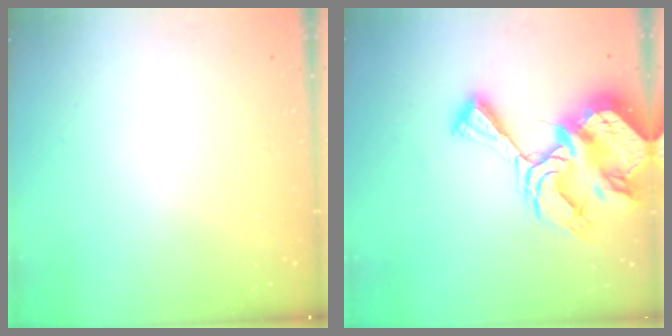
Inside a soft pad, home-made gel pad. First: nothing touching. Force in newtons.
{"total": 16.2, "press": 16.1, "slide": 1.7}